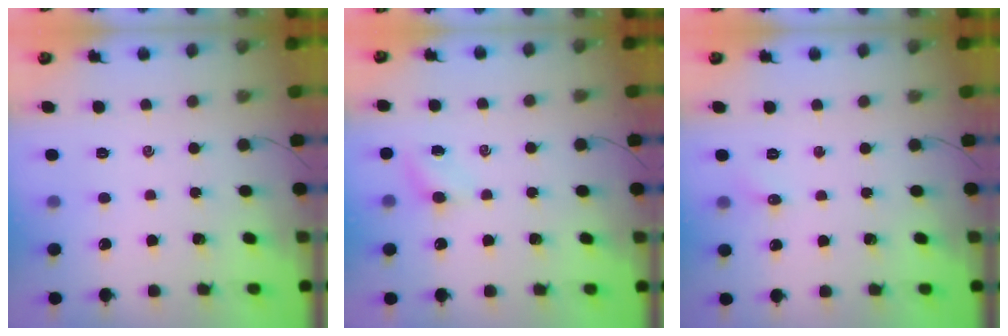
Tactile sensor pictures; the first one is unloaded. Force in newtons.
{"total": 3.8, "press": 3.6, "slide": 1.2}
{"total": 3.7, "press": 3.5, "slide": 1.3}